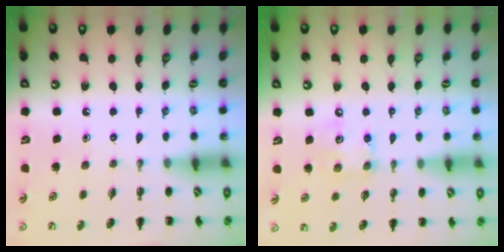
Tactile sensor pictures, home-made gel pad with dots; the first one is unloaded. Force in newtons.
{"total": 7.6, "press": 7.5, "slide": 0.8}